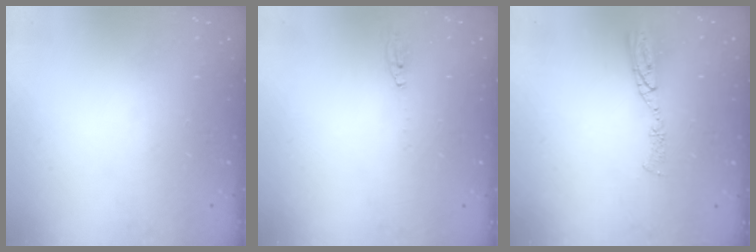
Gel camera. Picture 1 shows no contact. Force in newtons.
{"total": 2.2, "press": 2.2, "slide": 0.2}
{"total": 7.7, "press": 7.7, "slide": 0.8}